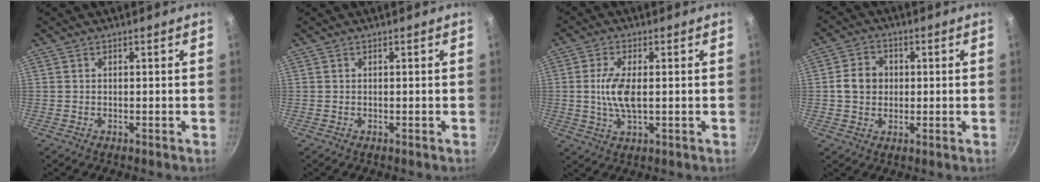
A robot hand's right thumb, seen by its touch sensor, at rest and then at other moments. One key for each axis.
{"total": 0.0}
{"total": 7.1, "fx": 0.2, "fy": 2.9, "fz": 6.5, "tx": -0.137, "ty": -0.001, "tz": 0.001}
{"total": 6.4, "fx": 0.3, "fy": 5.5, "fz": 3.2, "tx": -0.033, "ty": 0.011, "tz": -0.004}